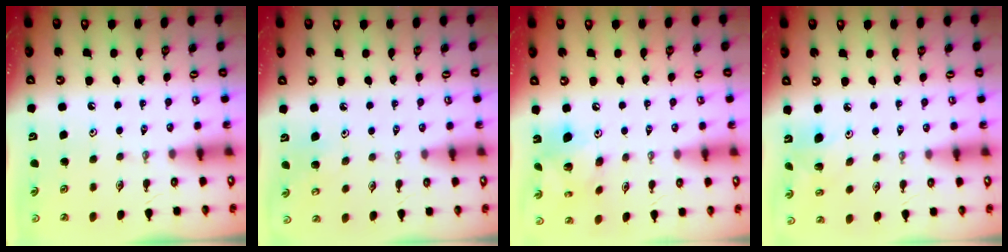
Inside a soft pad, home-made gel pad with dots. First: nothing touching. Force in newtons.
{"total": 7.0, "press": 7.0, "slide": 0.8}
{"total": 12.3, "press": 12.2, "slide": 1.1}
{"total": 4.3, "press": 3.9, "slide": 1.8}